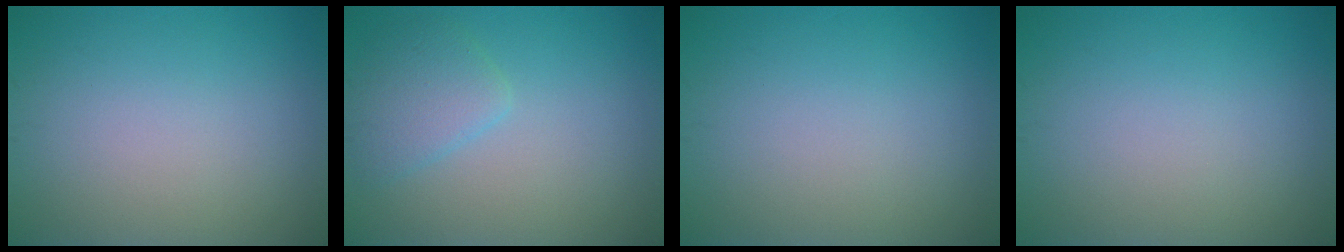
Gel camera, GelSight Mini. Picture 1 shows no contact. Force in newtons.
{"total": 2.6, "press": 2.6, "slide": 0.2}
{"total": 0.0}
{"total": 0.0}